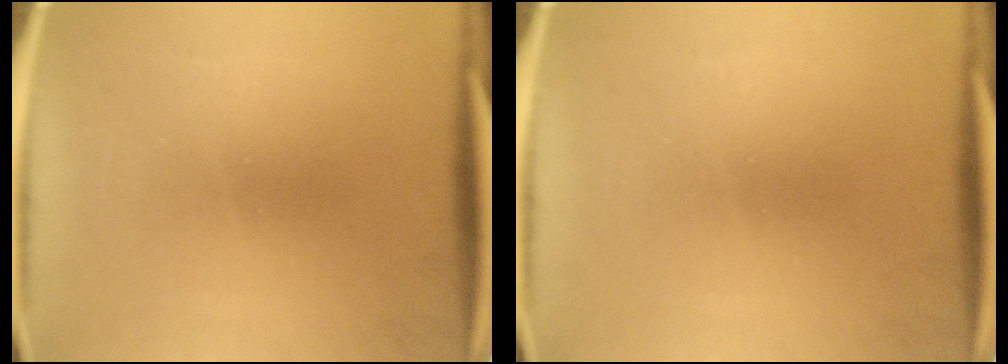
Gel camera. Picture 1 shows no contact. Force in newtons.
{"total": 0.0}